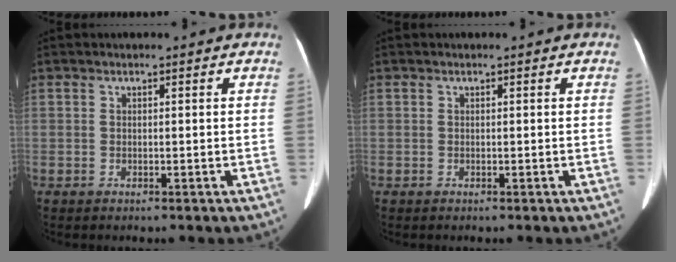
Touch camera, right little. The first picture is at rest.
{"total": 0.0}